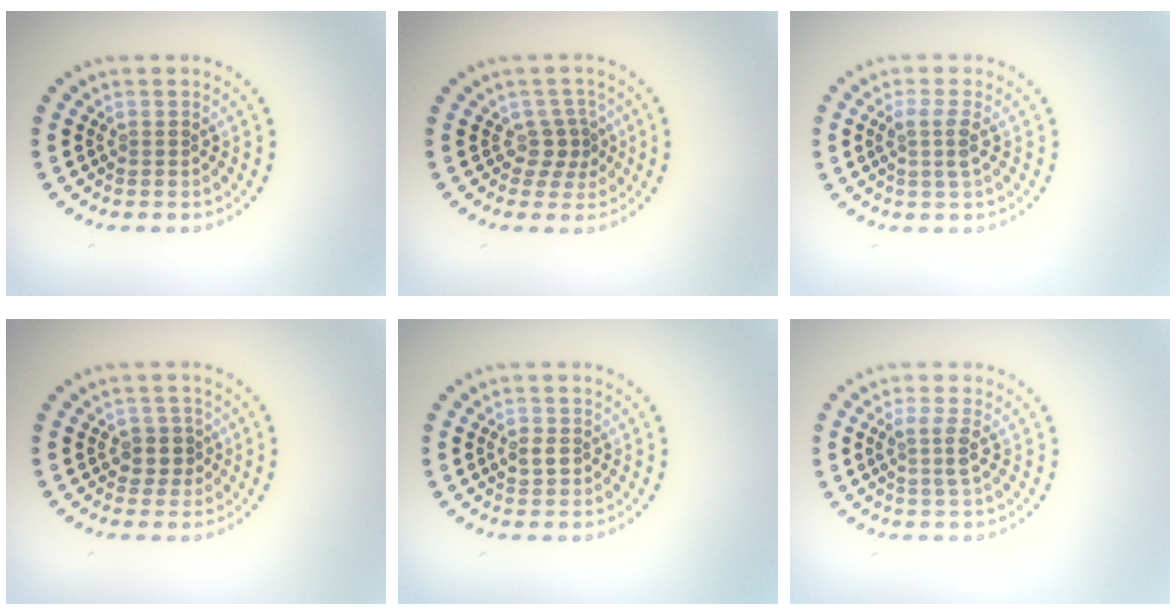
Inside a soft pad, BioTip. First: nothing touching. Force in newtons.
{"total": 2.0, "press": 1.5, "slide": 1.3}
{"total": 2.0, "press": 1.6, "slide": 1.1}
{"total": 2.1, "press": 1.9, "slide": 1.1}
{"total": 1.4, "press": 1.4, "slide": 0.2}
{"total": 1.9, "press": 1.5, "slide": 1.0}